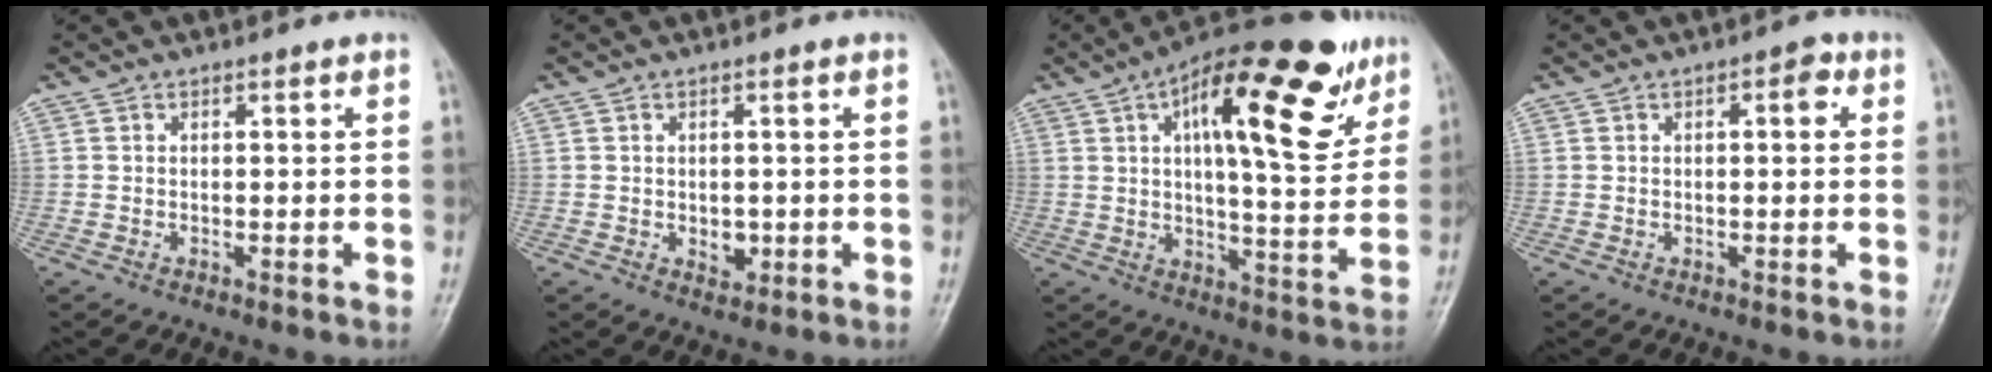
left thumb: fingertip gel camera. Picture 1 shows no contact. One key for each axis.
{"total": 2.8, "fx": -0.3, "fy": 2.0, "fz": 1.9, "tx": -0.017, "ty": -0.002, "tz": 0.001}
{"total": 22.6, "fx": 10.5, "fy": 8.2, "fz": 18.3, "tx": -0.240, "ty": -0.018, "tz": 0.152}
{"total": 2.8, "fx": 0.8, "fy": 1.2, "fz": 2.4, "tx": -0.027, "ty": 0.004, "tz": 0.005}